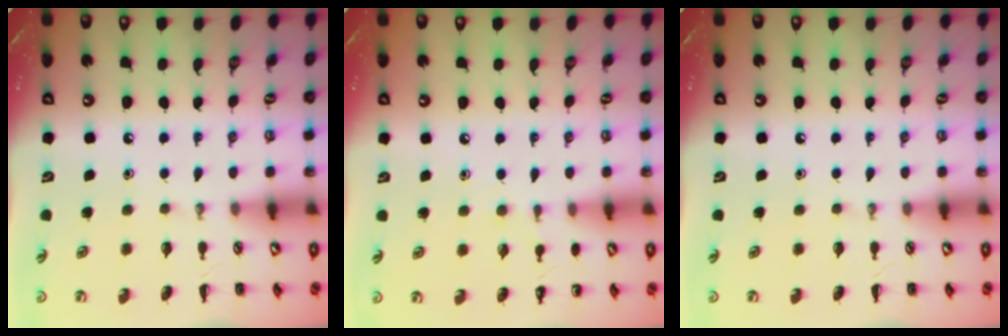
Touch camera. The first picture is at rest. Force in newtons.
{"total": 4.7, "press": 4.4, "slide": 1.6}
{"total": 0.0}